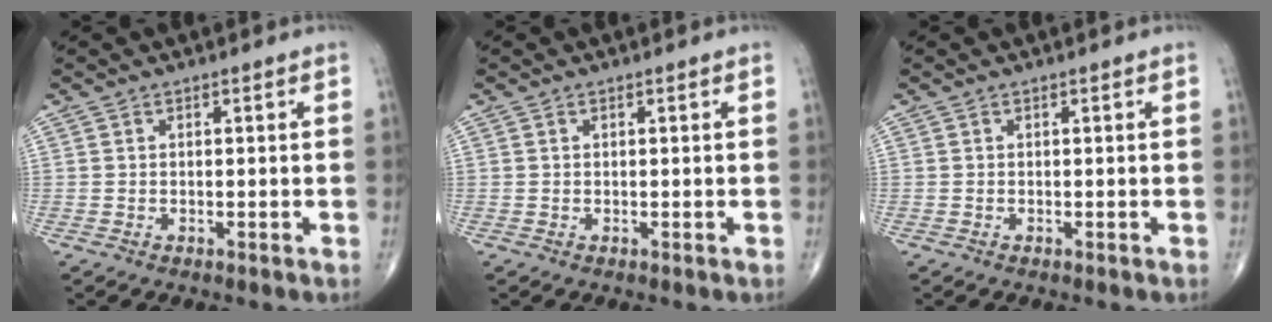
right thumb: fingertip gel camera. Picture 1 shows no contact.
{"total": 0.0}
{"total": 0.0}